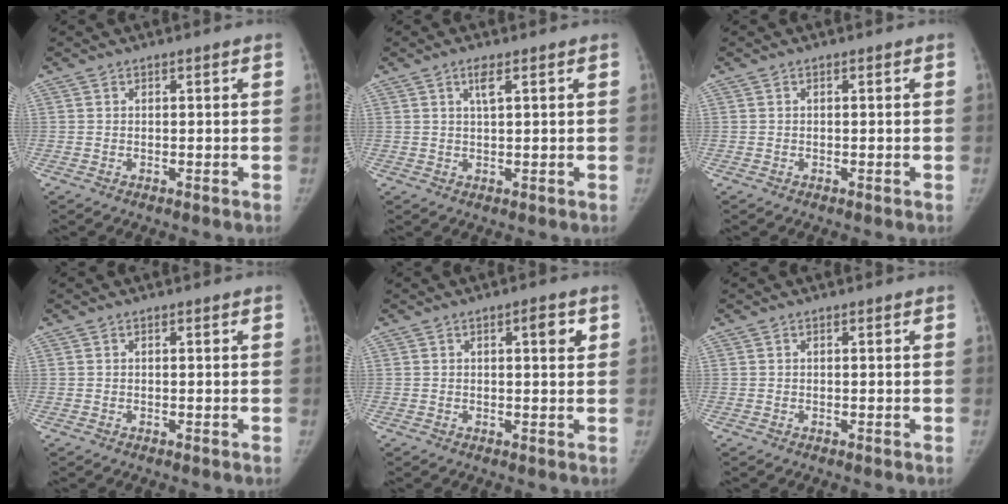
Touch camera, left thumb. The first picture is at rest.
{"total": 2.3, "force": [1.0, 0.6, 2.0], "torque": [-0.038, -0.003, 0.020]}
{"total": 0.0}
{"total": 0.0}
{"total": 3.2, "force": [1.1, 1.0, 2.8], "torque": [-0.030, 0.000, 0.013]}
{"total": 0.0}